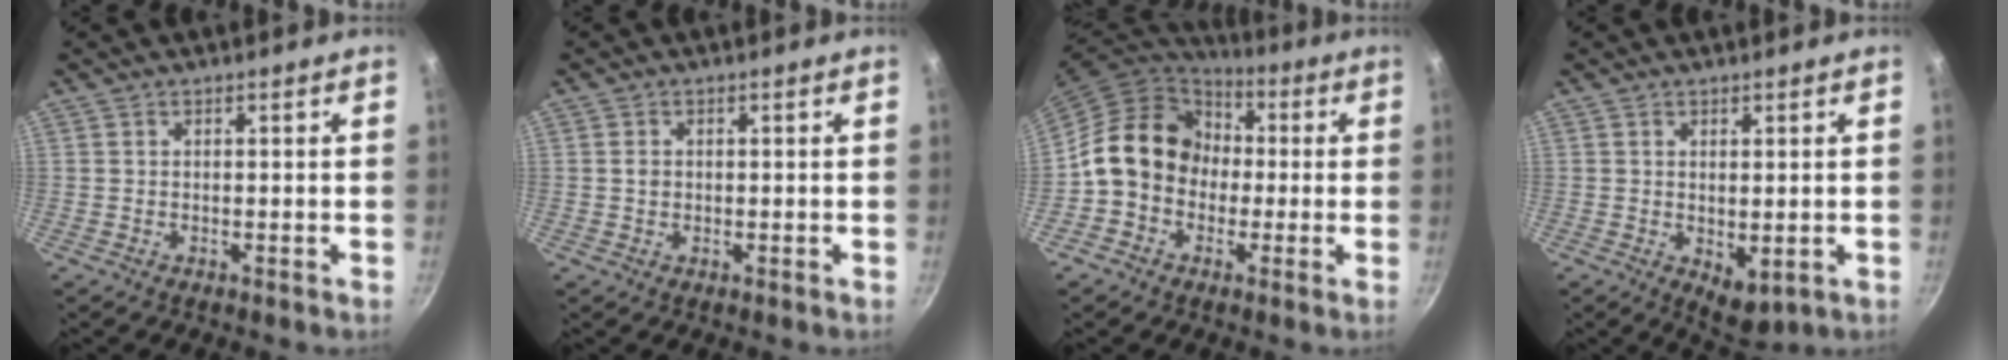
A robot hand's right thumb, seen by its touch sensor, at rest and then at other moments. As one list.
[{"total": 1.4, "force": [0.1, 1.2, 0.7], "torque": [-0.009, 0.003, 0.000]}, {"total": 14.9, "force": [0.1, 12.6, 8.1], "torque": [-0.095, 0.039, -0.017]}, {"total": 4.8, "force": [-0.2, 2.7, 4.0], "torque": [-0.048, -0.013, 0.007]}]